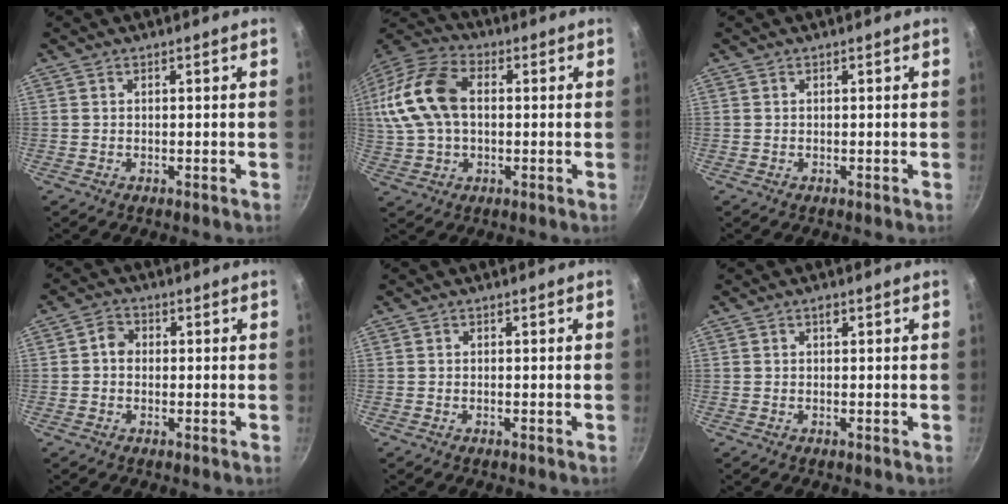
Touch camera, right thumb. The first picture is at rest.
{"total": 18.4, "force": [1.9, 12.1, 13.7], "torque": [-0.289, 0.033, 0.025]}
{"total": 0.0}
{"total": 2.9, "force": [-0.1, 2.5, 1.5], "torque": [-0.017, 0.012, -0.010]}
{"total": 0.0}
{"total": 0.9, "force": [0.3, 0.5, 0.7], "torque": [-0.011, 0.004, 0.003]}